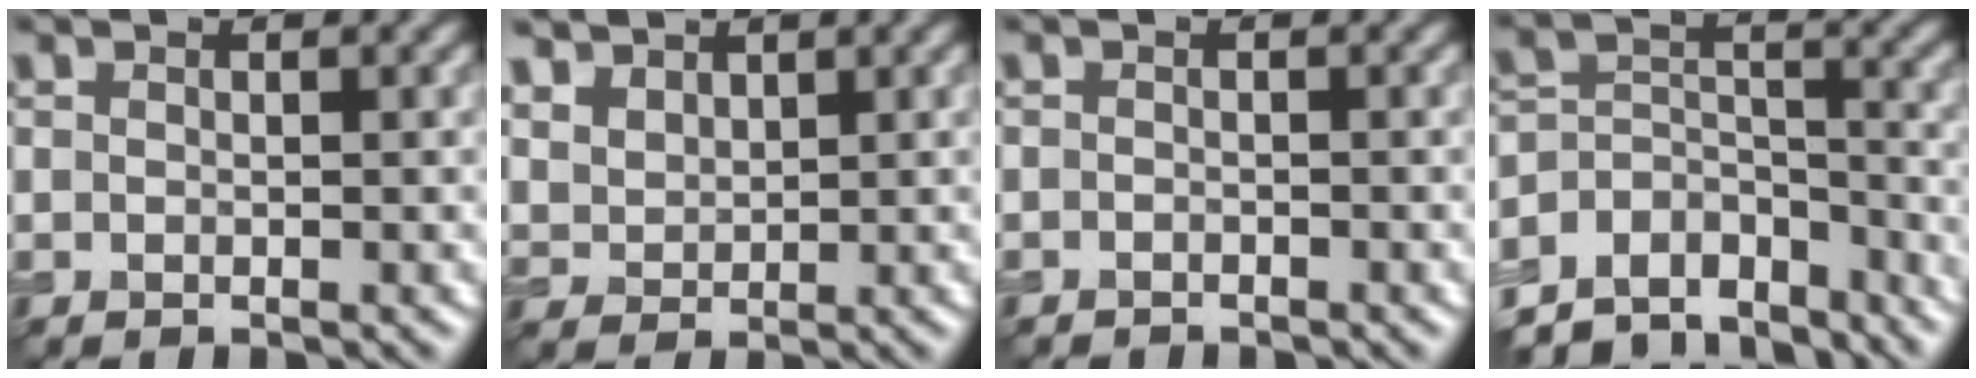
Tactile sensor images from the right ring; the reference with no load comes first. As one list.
[{"total": 5.3, "force": [3.6, 3.3, 1.9], "torque": [-0.082, 0.001, 0.082]}, {"total": 0.7, "force": [-0.7, 0.1, 0.0], "torque": [0.001, -0.004, -0.013]}, {"total": 9.3, "force": [-7.8, 4.5, 2.4], "torque": [-0.033, 0.026, -0.118]}]